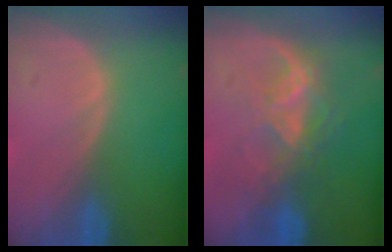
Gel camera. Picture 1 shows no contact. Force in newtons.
{"total": 6.7, "press": 6.0, "slide": 3.0}